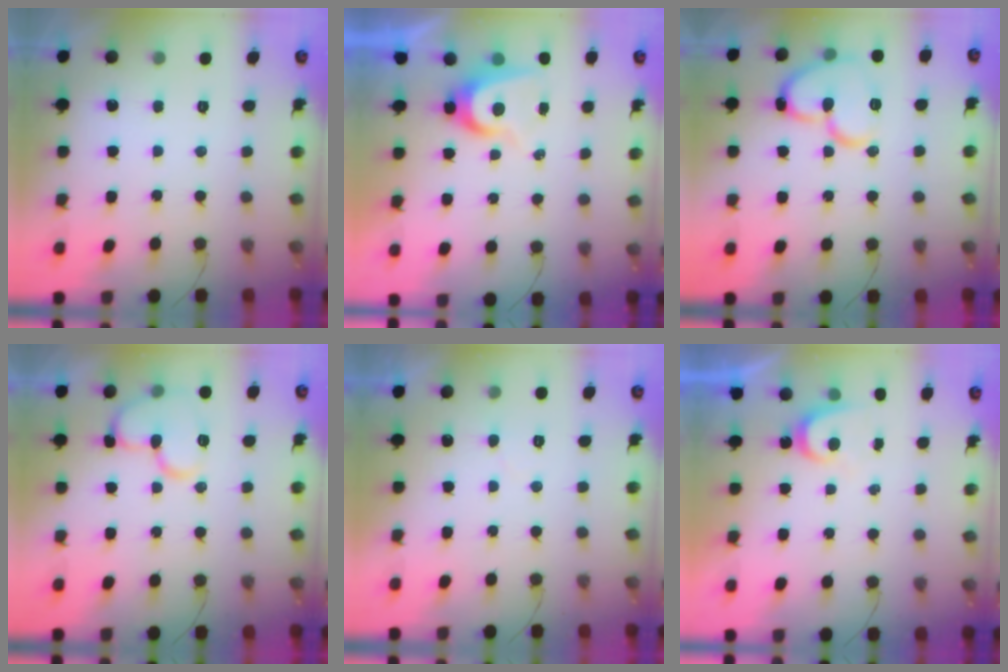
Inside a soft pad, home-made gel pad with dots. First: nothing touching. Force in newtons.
{"total": 7.0, "press": 6.9, "slide": 0.4}
{"total": 14.3, "press": 14.2, "slide": 1.8}
{"total": 12.8, "press": 12.8, "slide": 1.5}
{"total": 4.0, "press": 4.0, "slide": 0.5}
{"total": 3.1, "press": 3.1, "slide": 0.3}